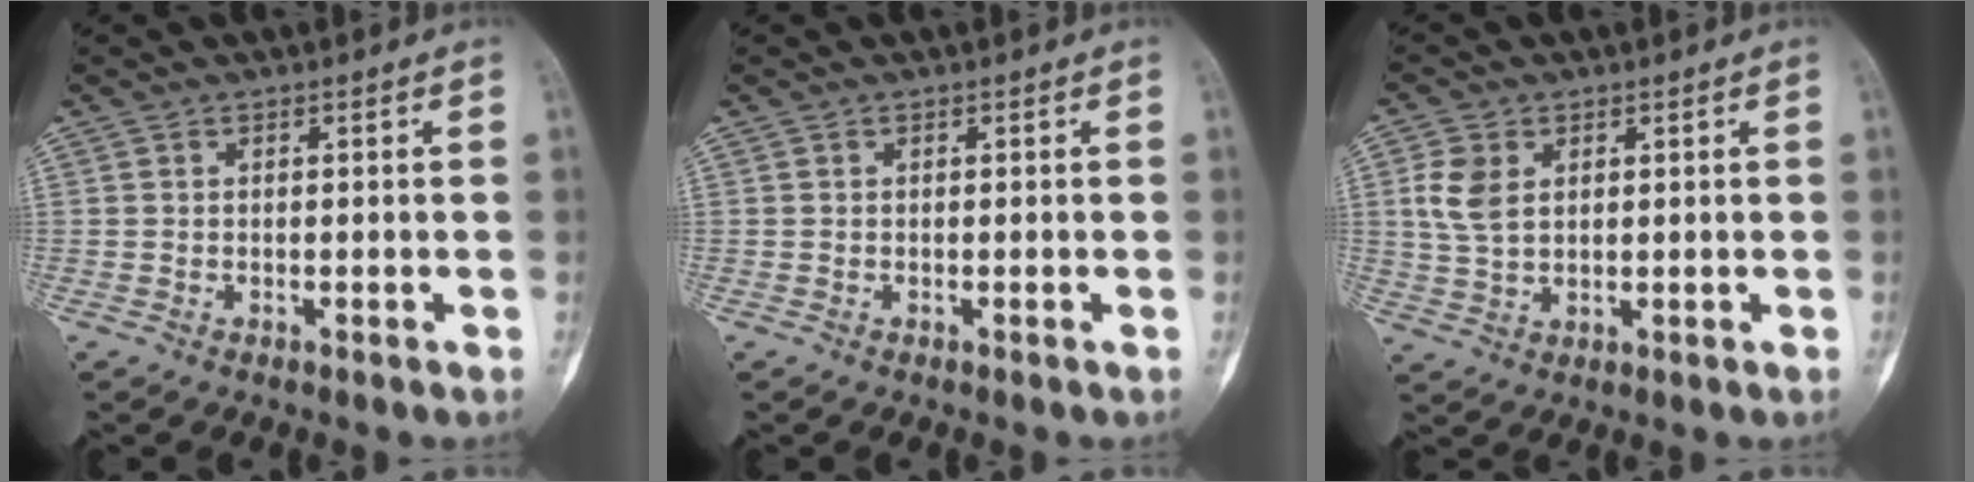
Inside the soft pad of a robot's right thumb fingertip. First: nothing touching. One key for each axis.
{"total": 0.0}
{"total": 6.4, "fx": 1.7, "fy": 4.4, "fz": 4.3, "tx": -0.080, "ty": -0.001, "tz": 0.038}